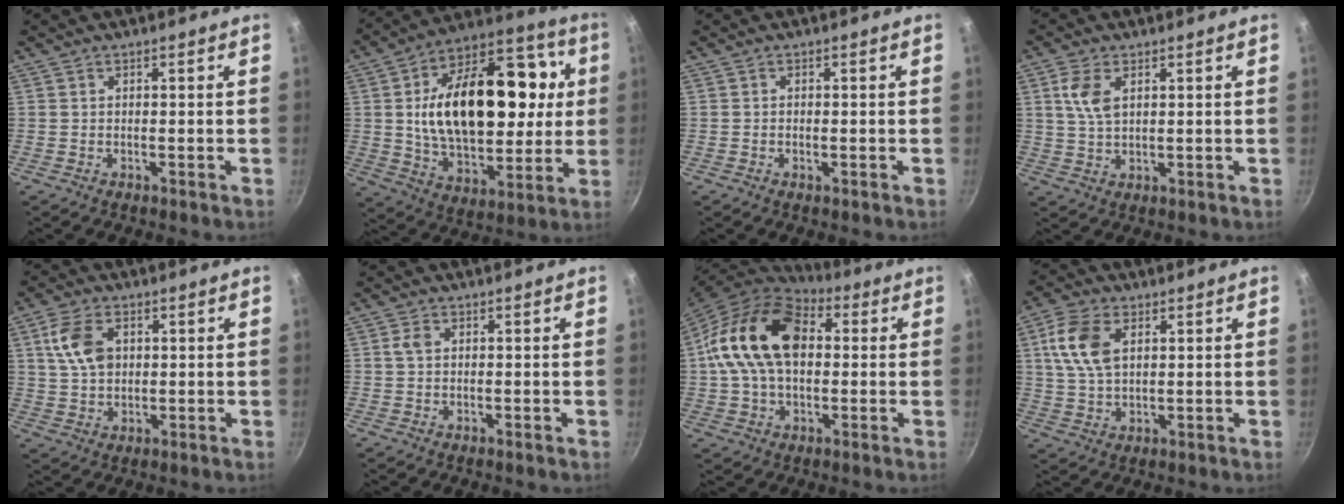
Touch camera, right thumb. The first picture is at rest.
{"total": 30.1, "force": [3.8, 18.3, 23.6], "torque": [-0.360, 0.021, 0.056]}
{"total": 0.8, "force": [-0.2, 0.4, 0.7], "torque": [-0.013, 0.001, -0.004]}
{"total": 5.8, "force": [2.0, 3.1, 4.4], "torque": [-0.087, -0.006, 0.041]}
{"total": 8.5, "force": [2.2, 5.5, 6.0], "torque": [-0.108, -0.001, 0.041]}
{"total": 2.1, "force": [0.4, 1.6, 1.3], "torque": [-0.020, 0.002, 0.005]}
{"total": 19.6, "force": [2.5, 12.8, 14.6], "torque": [-0.245, 0.028, 0.028]}
{"total": 9.9, "force": [3.0, 5.9, 7.3], "torque": [-0.139, 0.001, 0.056]}